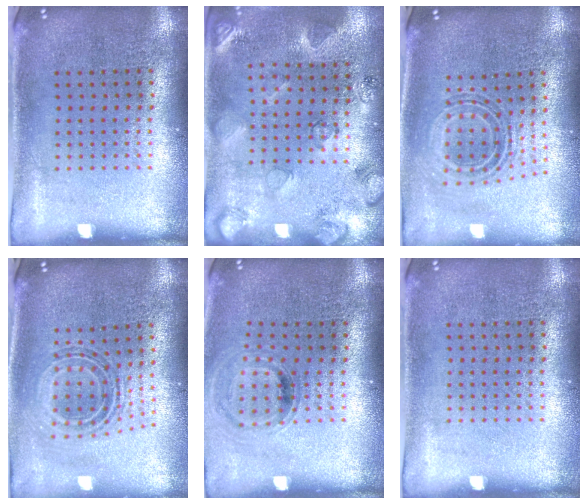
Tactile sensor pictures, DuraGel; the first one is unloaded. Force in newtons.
{"total": 2.1, "press": 1.9, "slide": 0.8}
{"total": 0.8, "press": 0.8, "slide": 0.3}
{"total": 0.9, "press": 0.8, "slide": 0.3}
{"total": 0.8, "press": 0.8, "slide": 0.2}
{"total": 0.0}